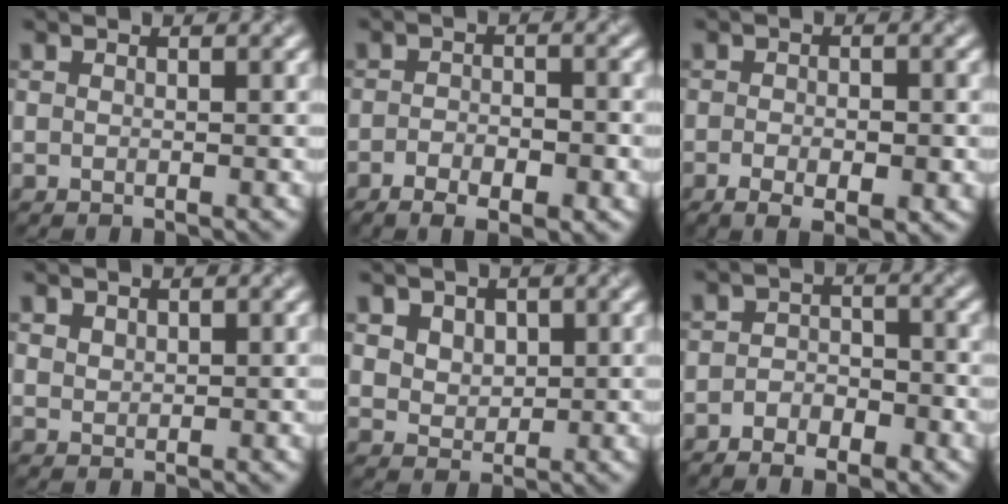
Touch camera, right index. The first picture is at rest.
{"total": 4.8, "force": [-2.3, 2.0, 3.8], "torque": [-0.058, 0.005, -0.028]}
{"total": 4.1, "force": [-1.2, 1.7, 3.5], "torque": [-0.061, 0.000, -0.013]}
{"total": 1.0, "force": [0.9, 0.3, -0.3], "torque": [0.003, 0.008, 0.015]}
{"total": 3.7, "force": [2.5, 2.4, 1.3], "torque": [-0.042, 0.014, 0.042]}
{"total": 3.5, "force": [-2.3, 1.9, 1.7], "torque": [-0.027, 0.011, -0.045]}